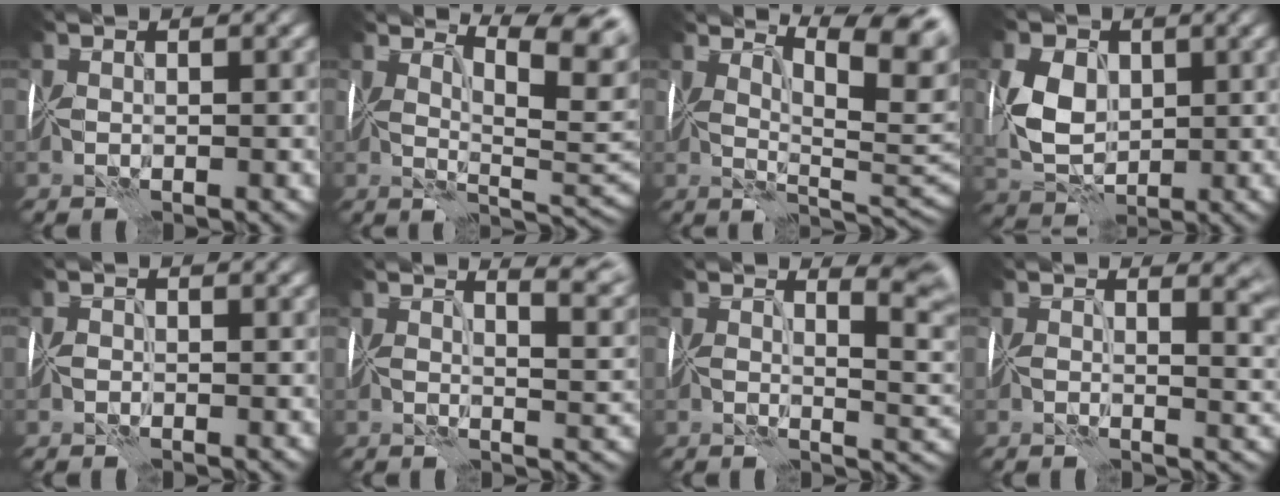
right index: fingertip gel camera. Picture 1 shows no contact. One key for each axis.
{"total": 4.5, "fx": 2.8, "fy": 0.5, "fz": 3.5, "tx": -0.050, "ty": -0.010, "tz": 0.051}
{"total": 6.2, "fx": 3.1, "fy": 1.6, "fz": 5.2, "tx": -0.060, "ty": -0.004, "tz": 0.049}
{"total": 3.4, "fx": 0.0, "fy": 2.4, "fz": 2.3, "tx": -0.053, "ty": -0.007, "tz": 0.001}
{"total": 1.4, "fx": -0.6, "fy": -0.9, "fz": -0.9, "tx": 0.020, "ty": -0.010, "tz": -0.007}
{"total": 6.1, "fx": 4.5, "fy": 0.9, "fz": 3.9, "tx": -0.014, "ty": 0.015, "tz": 0.045}
{"total": 4.3, "fx": 2.3, "fy": 0.2, "fz": 3.6, "tx": -0.026, "ty": -0.001, "tz": 0.040}
{"total": 4.8, "fx": 2.6, "fy": 1.4, "fz": 3.8, "tx": -0.013, "ty": -0.002, "tz": 0.032}